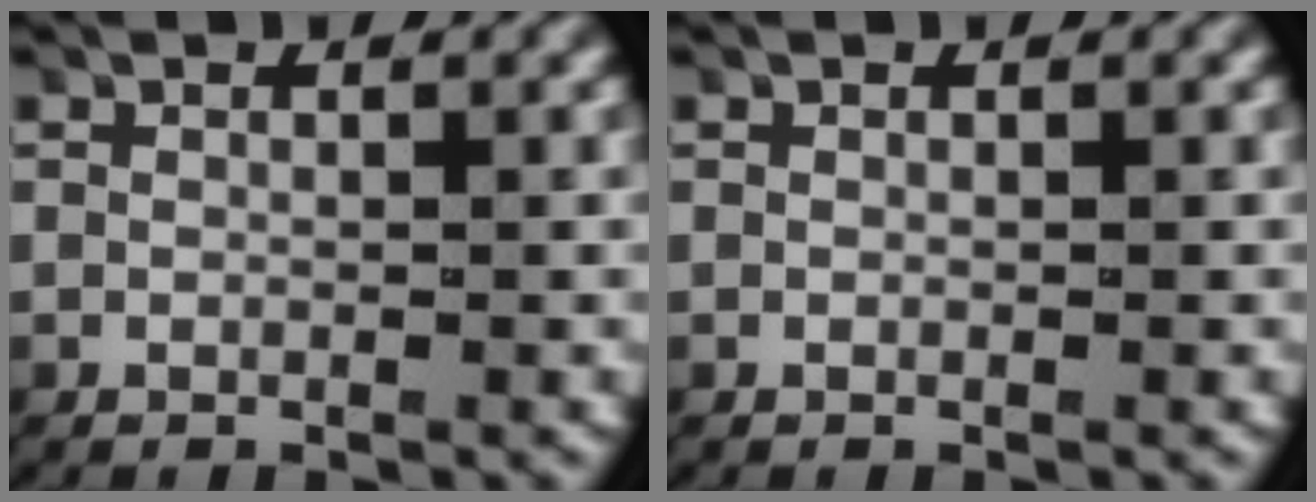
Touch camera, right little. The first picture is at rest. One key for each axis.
{"total": 0.0}